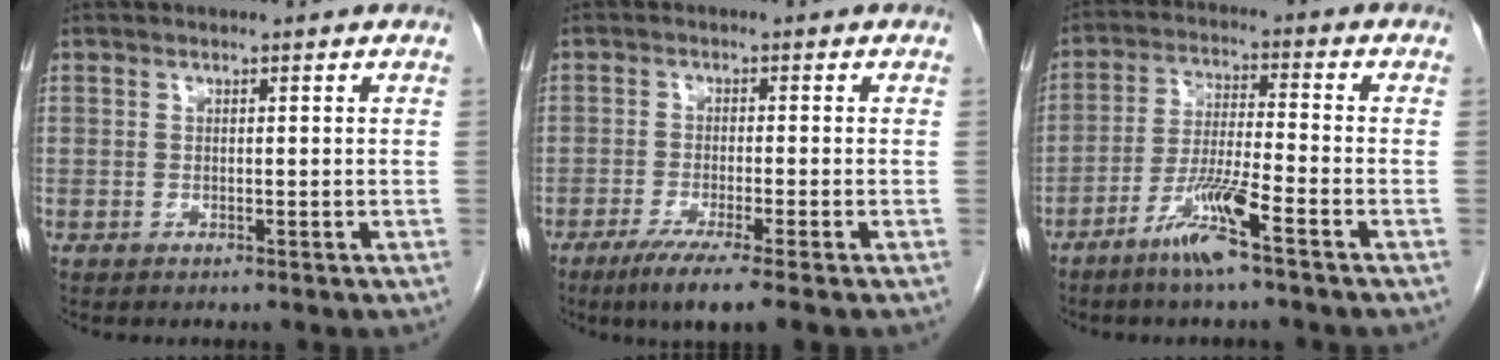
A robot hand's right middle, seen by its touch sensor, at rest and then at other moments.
{"total": 6.5, "force": [-4.5, -0.6, 4.7], "torque": [-0.079, -0.018, -0.078]}
{"total": 8.0, "force": [-5.0, -0.2, 6.2], "torque": [-0.127, -0.010, -0.098]}